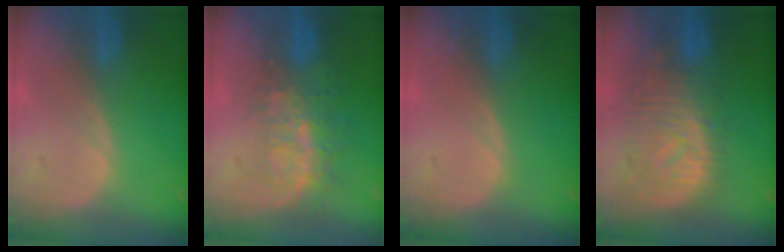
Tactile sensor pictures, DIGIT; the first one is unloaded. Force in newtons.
{"total": 8.3, "press": 6.9, "slide": 4.7}
{"total": 0.0}
{"total": 11.0, "press": 9.8, "slide": 5.1}